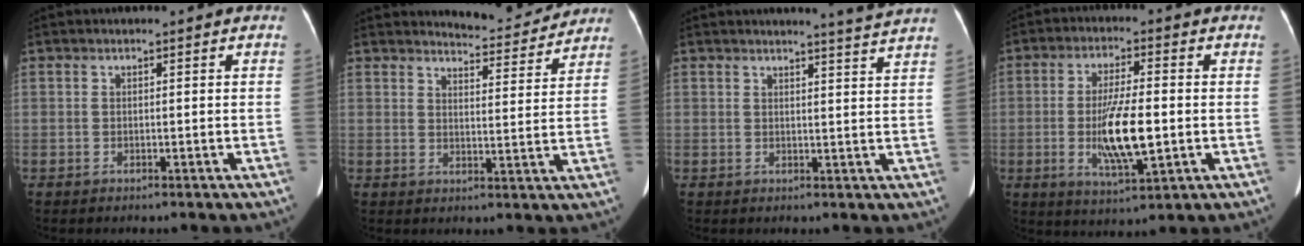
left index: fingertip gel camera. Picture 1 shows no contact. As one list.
[{"total": 7.6, "force": [7.6, 0.8, 0.6], "torque": [-0.008, -0.029, 0.090]}, {"total": 4.6, "force": [4.2, -1.6, 1.0], "torque": [-0.020, -0.036, 0.037]}, {"total": 9.4, "force": [-1.9, 1.8, 9.1], "torque": [-0.173, -0.029, -0.031]}]